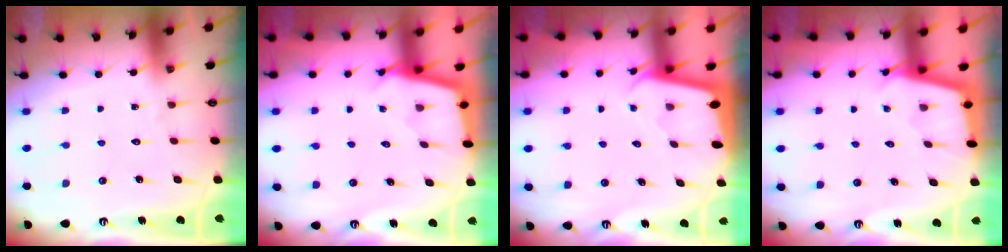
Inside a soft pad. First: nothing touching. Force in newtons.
{"total": 2.5, "press": 2.5, "slide": 0.2}
{"total": 2.0, "press": 2.0, "slide": 0.1}
{"total": 2.3, "press": 2.3, "slide": 0.2}